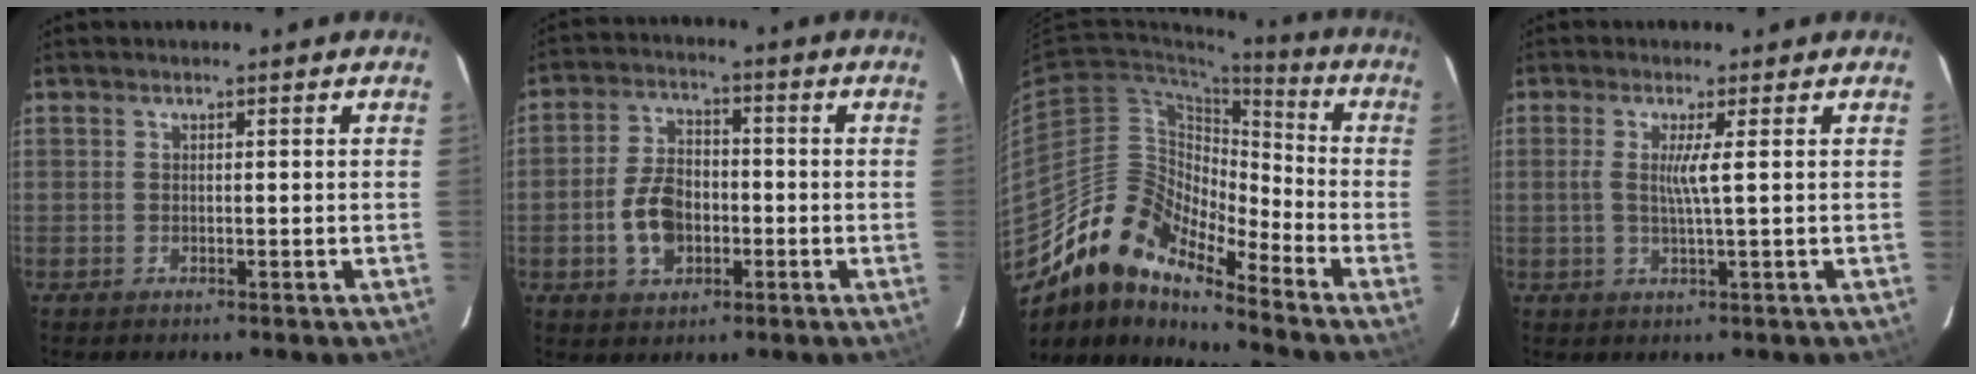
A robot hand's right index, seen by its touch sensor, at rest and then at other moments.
{"total": 9.0, "force": [-2.4, 5.9, 6.3], "torque": [-0.122, 0.016, -0.035]}
{"total": 14.0, "force": [-11.8, 4.5, 6.1], "torque": [-0.098, 0.009, -0.240]}
{"total": 3.6, "force": [0.4, -0.7, 3.5], "torque": [-0.066, -0.002, 0.006]}